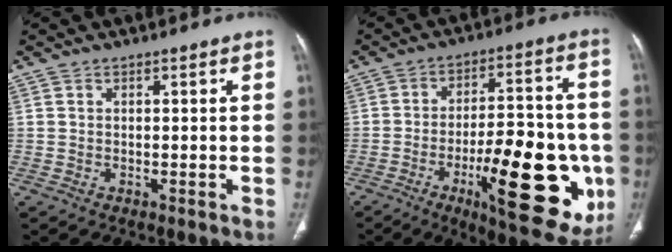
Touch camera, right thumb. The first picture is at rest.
{"total": 25.0, "force": [-7.3, 9.0, 22.2], "torque": [-0.268, 0.010, -0.089]}